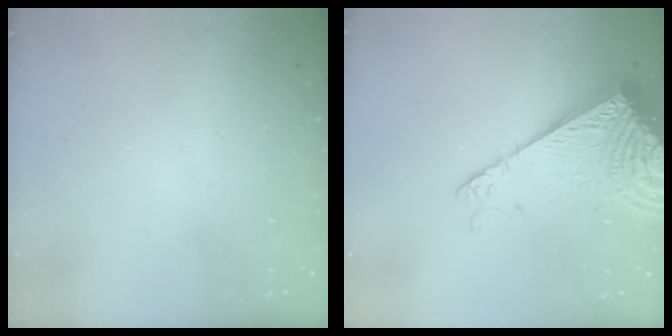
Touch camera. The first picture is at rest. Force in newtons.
{"total": 16.9, "press": 16.8, "slide": 1.9}